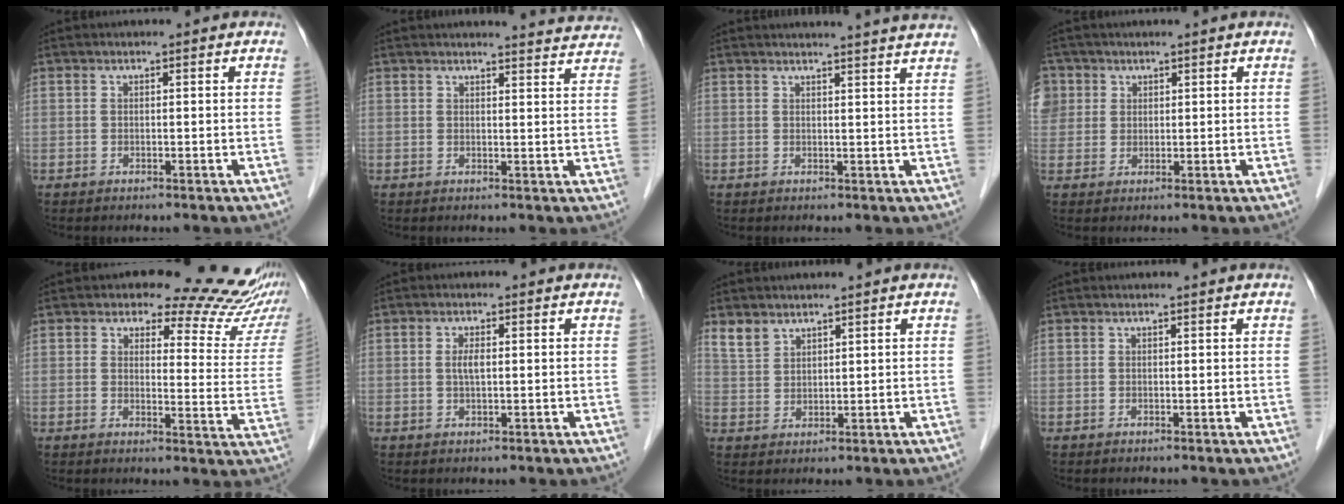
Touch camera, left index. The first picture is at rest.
{"total": 7.8, "force": [7.8, 0.4, 0.9], "torque": [-0.001, -0.014, 0.068]}
{"total": 9.2, "force": [8.8, -1.1, 2.3], "torque": [-0.022, -0.018, 0.084]}
{"total": 8.3, "force": [3.4, 7.2, 2.3], "torque": [-0.086, 0.025, 0.076]}
{"total": 14.9, "force": [13.4, 4.9, 4.3], "torque": [-0.015, -0.060, 0.119]}
{"total": 1.9, "force": [0.2, 0.6, 1.8], "torque": [-0.040, -0.001, 0.005]}
{"total": 3.3, "force": [2.8, 1.7, 0.6], "torque": [-0.016, 0.006, 0.064]}
{"total": 0.6, "force": [0.6, -0.1, 0.1], "torque": [-0.007, -0.003, 0.012]}